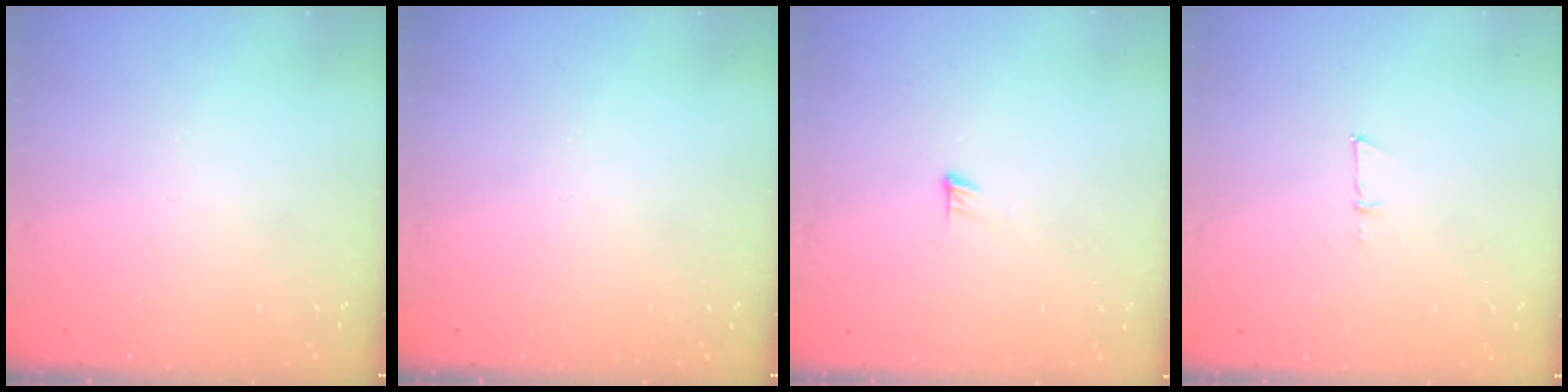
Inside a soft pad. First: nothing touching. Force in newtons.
{"total": 0.0}
{"total": 3.3, "press": 3.3, "slide": 0.2}
{"total": 3.9, "press": 3.8, "slide": 0.9}